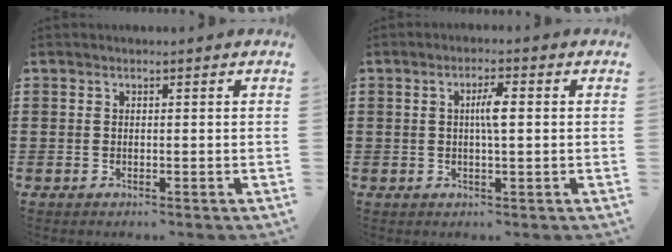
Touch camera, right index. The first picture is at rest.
{"total": 3.4, "force": [0.3, 0.7, 3.3], "torque": [-0.064, 0.001, 0.003]}